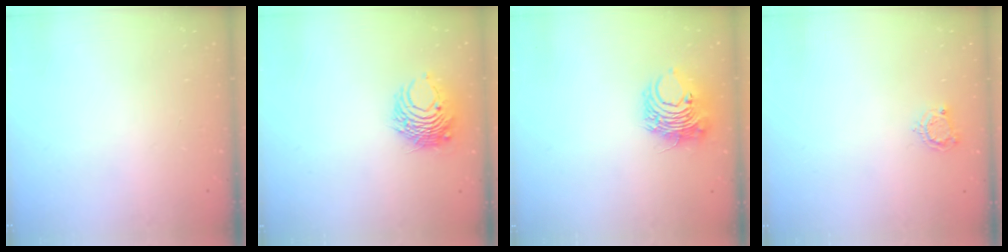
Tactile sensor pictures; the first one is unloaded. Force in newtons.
{"total": 8.2, "press": 8.2, "slide": 0.3}
{"total": 8.7, "press": 8.7, "slide": 0.4}
{"total": 5.2, "press": 5.1, "slide": 0.6}